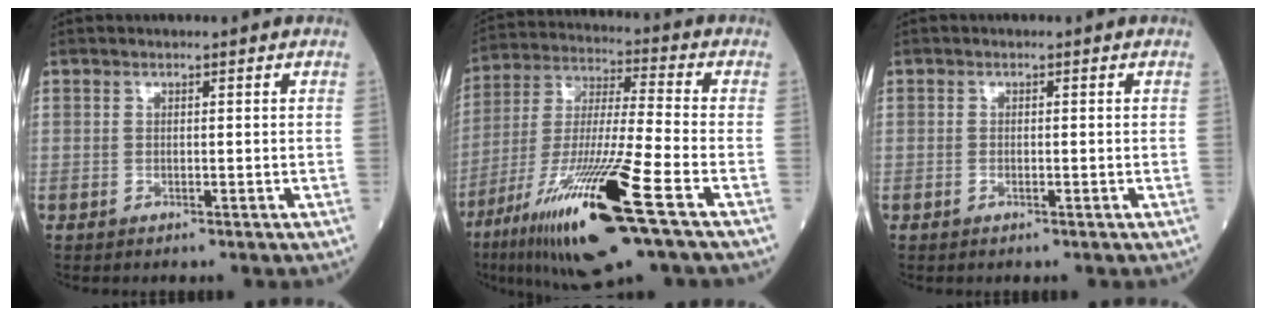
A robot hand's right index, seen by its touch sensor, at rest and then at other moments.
{"total": 20.5, "force": [-10.2, 0.8, 17.8], "torque": [-0.349, -0.049, -0.186]}
{"total": 0.8, "force": [-0.3, 0.2, 0.6], "torque": [-0.015, -0.001, -0.005]}